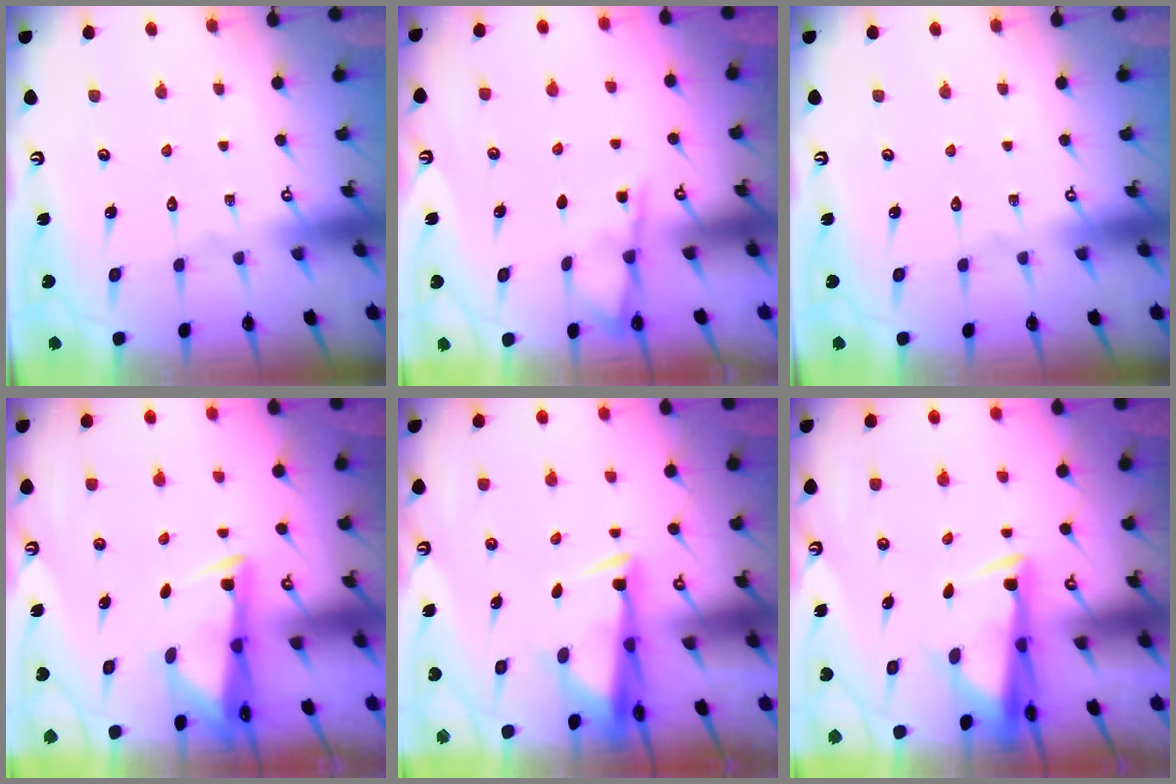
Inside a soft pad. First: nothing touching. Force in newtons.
{"total": 3.4, "press": 3.4, "slide": 0.5}
{"total": 0.0}
{"total": 3.2, "press": 3.1, "slide": 0.9}
{"total": 3.3, "press": 3.2, "slide": 0.8}
{"total": 3.3, "press": 3.1, "slide": 1.0}